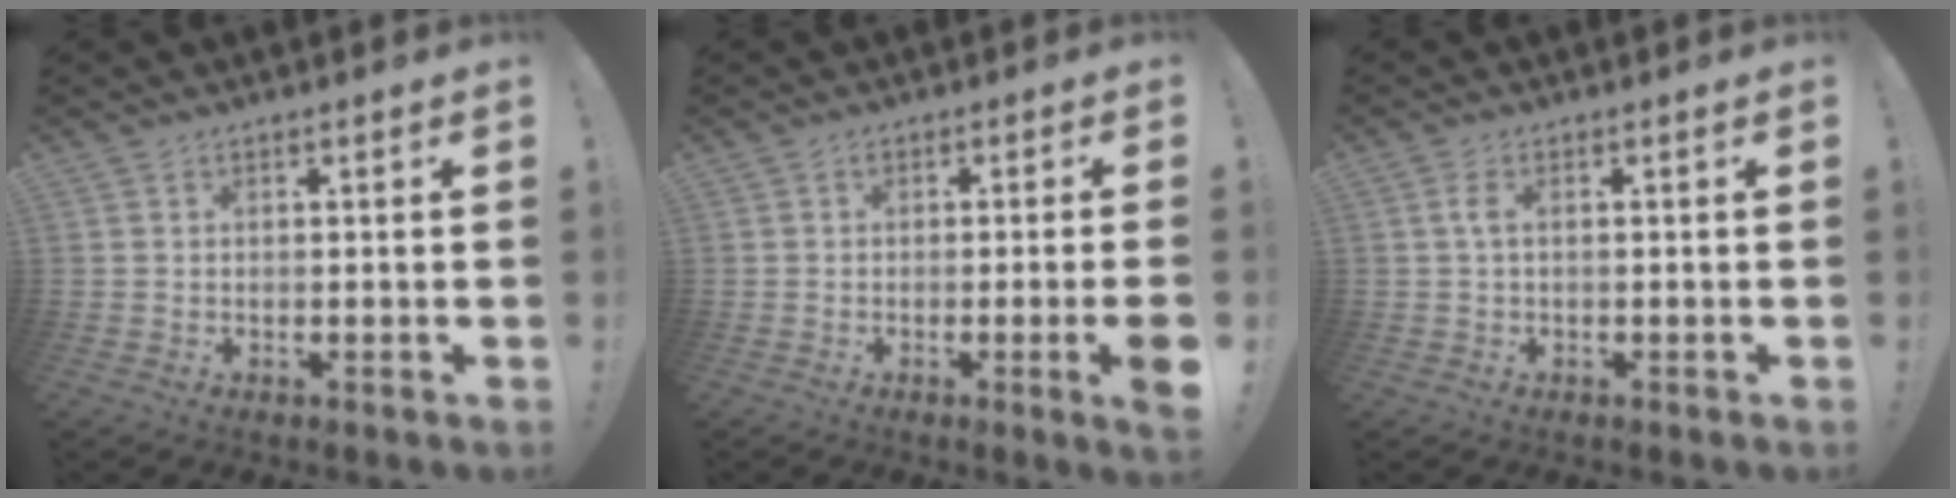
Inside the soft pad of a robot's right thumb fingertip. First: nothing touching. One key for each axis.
{"total": 4.2, "fx": -1.0, "fy": -0.1, "fz": 4.1, "tx": -0.060, "ty": -0.001, "tz": -0.013}
{"total": 2.3, "fx": 0.1, "fy": 0.9, "fz": 2.1, "tx": -0.041, "ty": 0.005, "tz": 0.002}